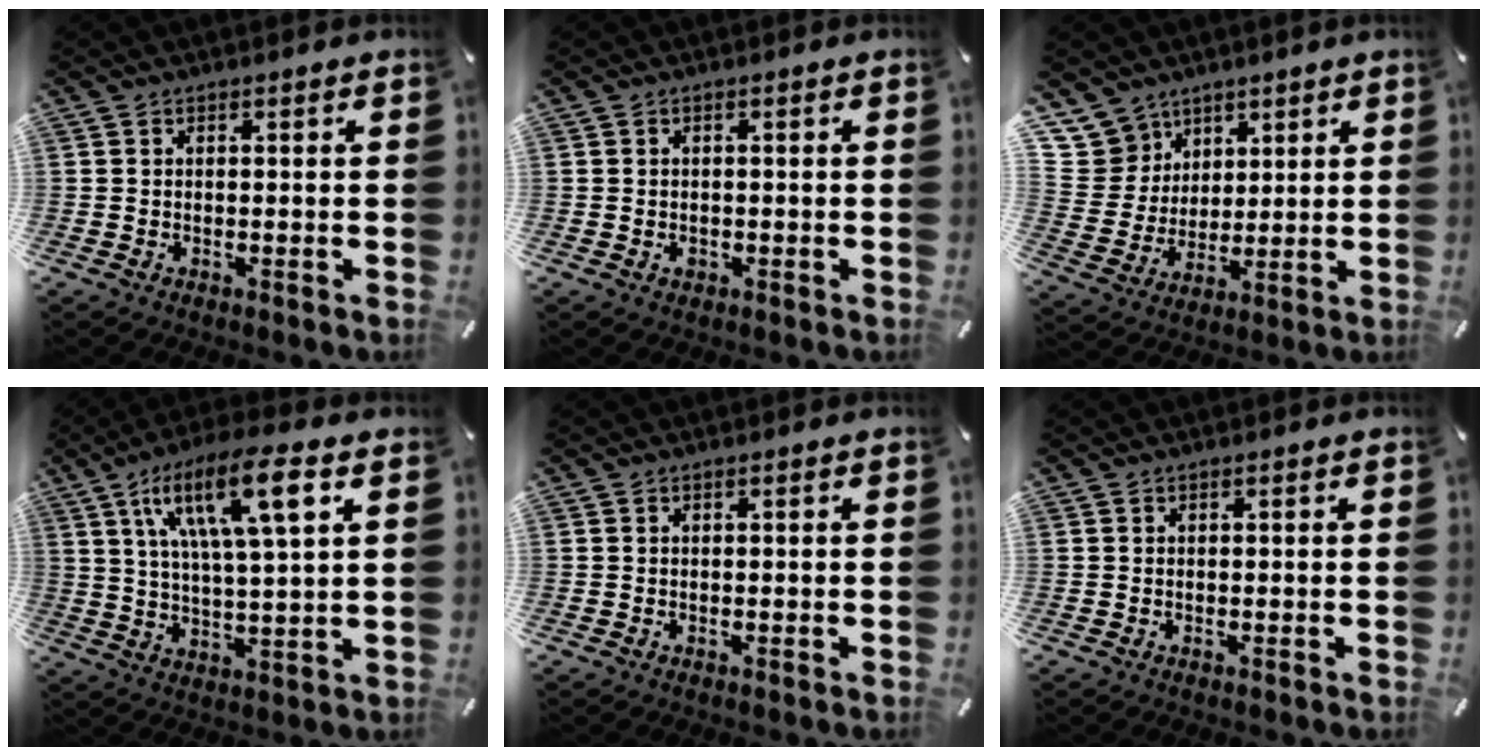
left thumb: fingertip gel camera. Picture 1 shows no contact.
{"total": 1.0, "force": [-0.2, 0.9, 0.4], "torque": [-0.007, 0.004, -0.006]}
{"total": 11.4, "force": [6.4, 9.4, 1.5], "torque": [-0.043, -0.043, 0.131]}
{"total": 15.8, "force": [7.8, 3.5, 13.3], "torque": [-0.241, -0.012, 0.125]}
{"total": 0.0}
{"total": 0.0}